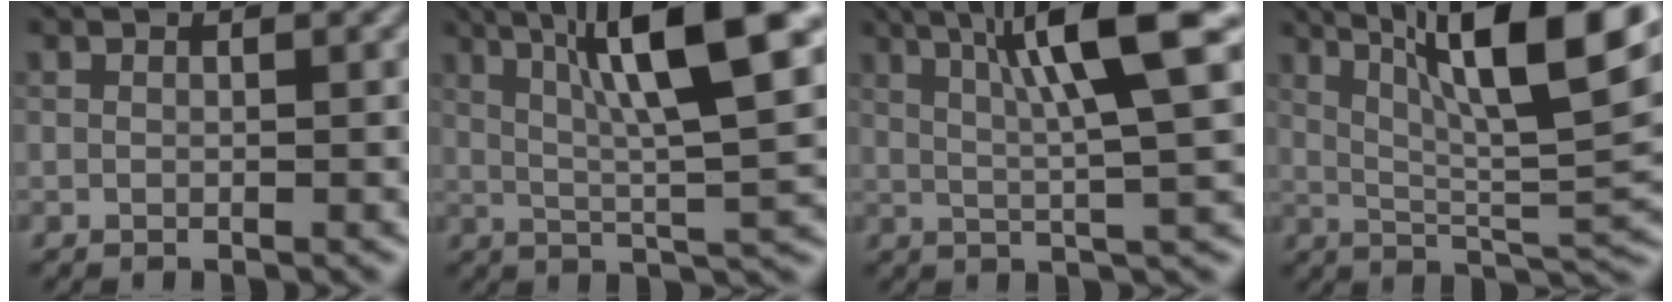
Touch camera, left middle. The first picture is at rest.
{"total": 11.6, "force": [4.7, 2.1, 10.4], "torque": [-0.148, 0.016, 0.075]}
{"total": 9.0, "force": [3.3, 1.2, 8.3], "torque": [-0.115, 0.015, 0.051]}
{"total": 13.1, "force": [5.9, 3.0, 11.3], "torque": [-0.170, 0.011, 0.100]}